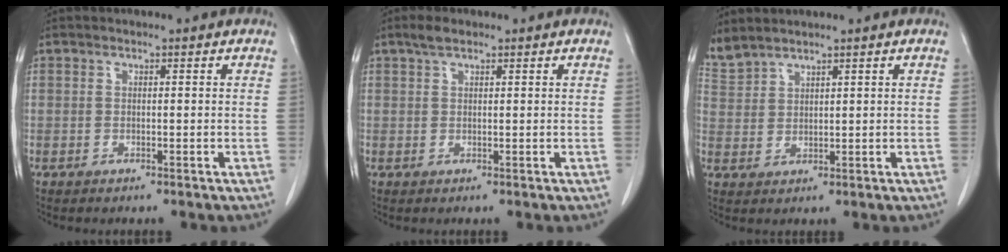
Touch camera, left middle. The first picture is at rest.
{"total": 1.9, "force": [1.4, 0.7, 1.1], "torque": [-0.024, 0.010, 0.026]}
{"total": 3.4, "force": [3.4, 0.1, 0.3], "torque": [-0.019, 0.012, 0.080]}